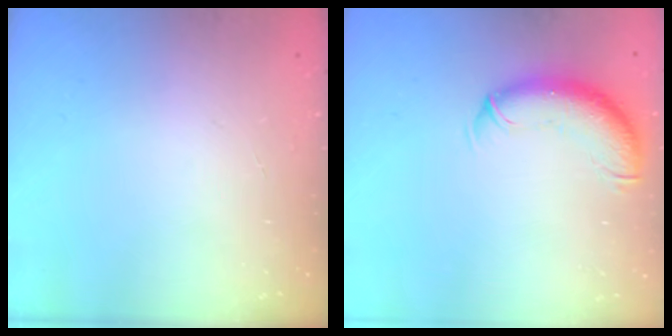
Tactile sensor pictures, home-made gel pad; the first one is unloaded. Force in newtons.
{"total": 10.9, "press": 10.6, "slide": 2.3}